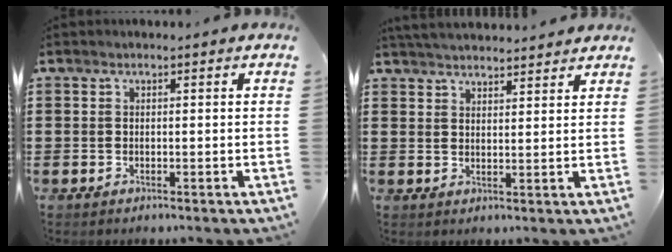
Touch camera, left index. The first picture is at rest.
{"total": 3.5, "force": [3.4, 0.0, 0.4], "torque": [-0.018, -0.009, 0.064]}